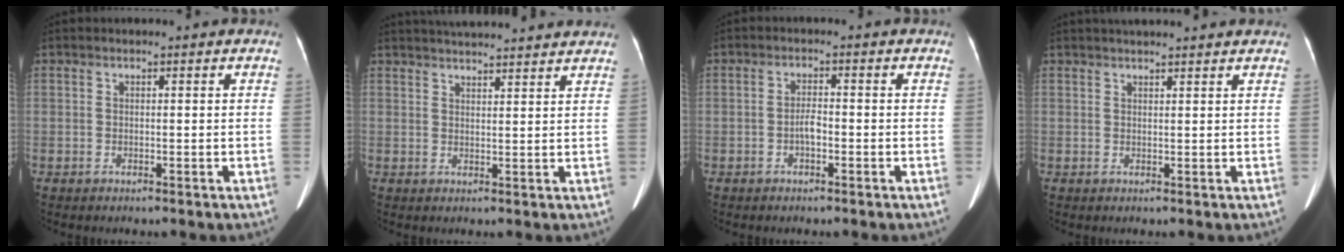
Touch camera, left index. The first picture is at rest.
{"total": 12.7, "force": [11.9, 0.8, 4.5], "torque": [-0.069, 0.031, 0.157]}
{"total": 2.1, "force": [-0.9, 0.7, 1.8], "torque": [-0.030, 0.006, -0.017]}
{"total": 7.6, "force": [6.9, 0.3, 3.1], "torque": [-0.040, 0.035, 0.084]}